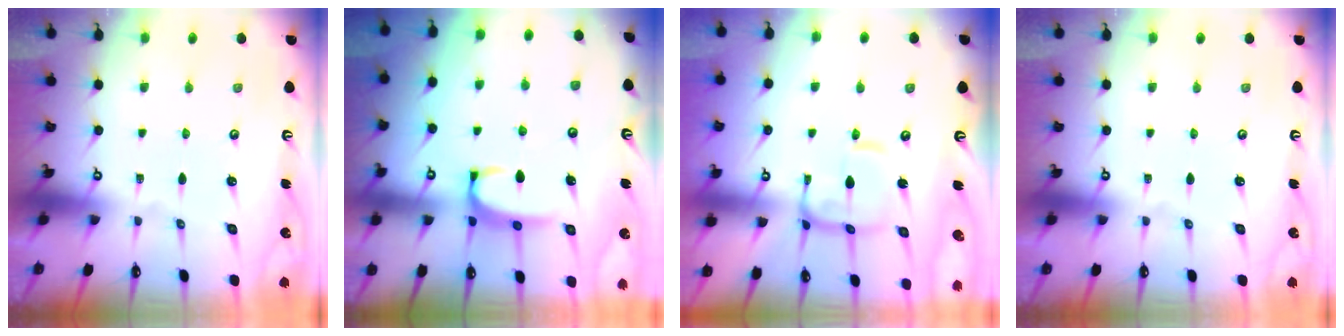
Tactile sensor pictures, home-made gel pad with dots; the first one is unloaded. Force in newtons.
{"total": 2.3, "press": 2.3, "slide": 0.6}
{"total": 5.8, "press": 5.7, "slide": 0.8}
{"total": 0.0}